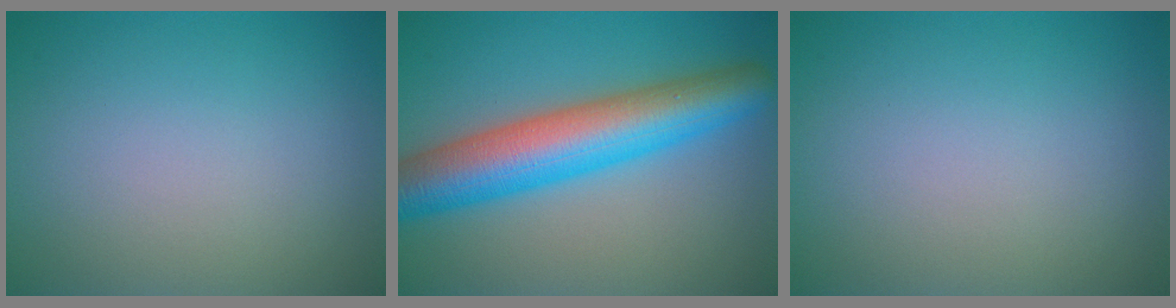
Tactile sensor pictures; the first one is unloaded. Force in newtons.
{"total": 9.5, "press": 9.5, "slide": 0.2}
{"total": 0.0}